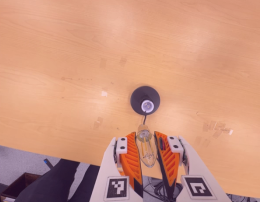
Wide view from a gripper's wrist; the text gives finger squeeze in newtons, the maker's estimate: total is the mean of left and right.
{"total": 21.6, "left": 24.4, "right": 18.7}